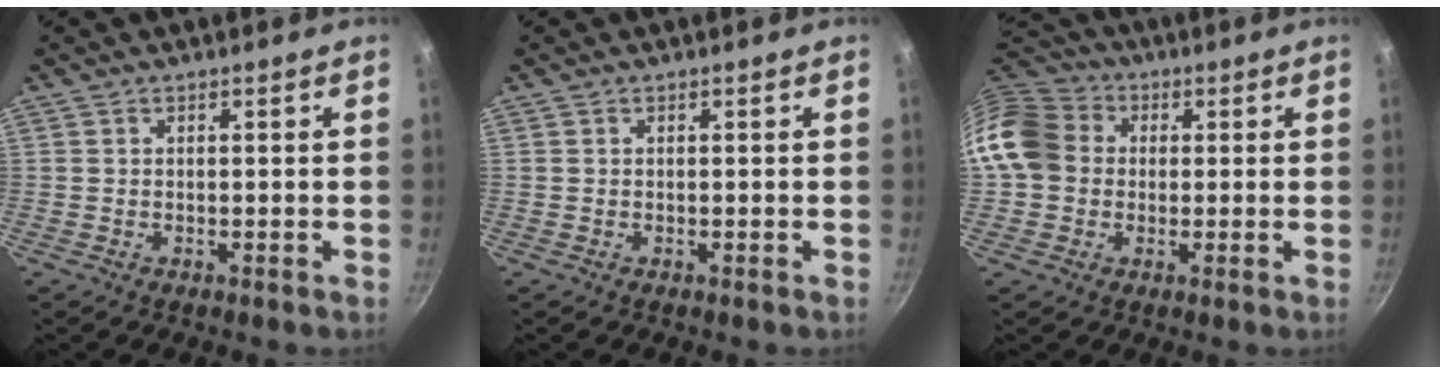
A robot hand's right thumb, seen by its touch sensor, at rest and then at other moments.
{"total": 0.0}
{"total": 11.9, "force": [0.7, 10.2, 6.0], "torque": [-0.086, 0.022, -0.004]}